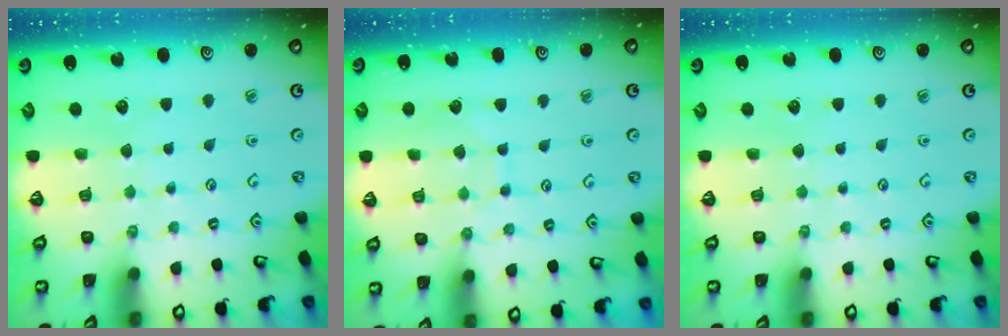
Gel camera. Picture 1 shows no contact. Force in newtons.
{"total": 6.3, "press": 6.3, "slide": 0.4}
{"total": 0.0}